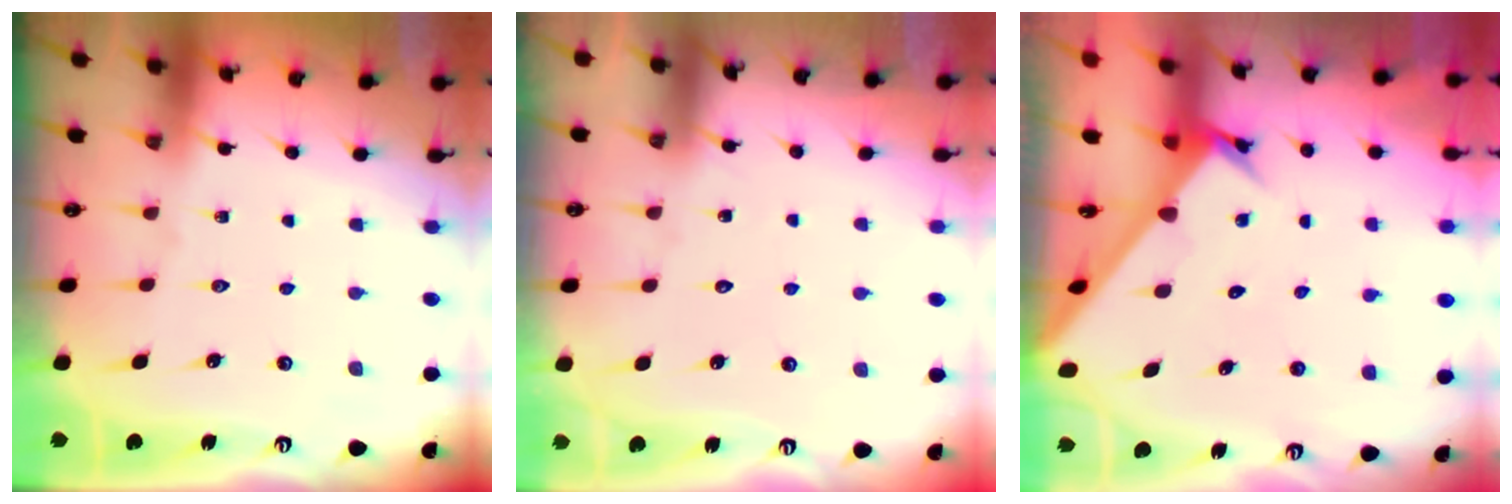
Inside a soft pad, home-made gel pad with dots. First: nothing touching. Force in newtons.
{"total": 4.9, "press": 4.9, "slide": 0.5}
{"total": 2.7, "press": 2.7, "slide": 0.3}